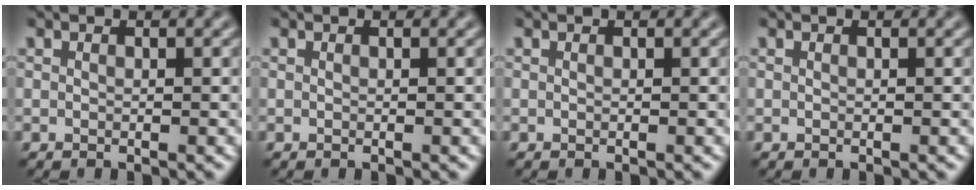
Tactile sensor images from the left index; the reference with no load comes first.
{"total": 0.0}
{"total": 0.0}
{"total": 0.0}